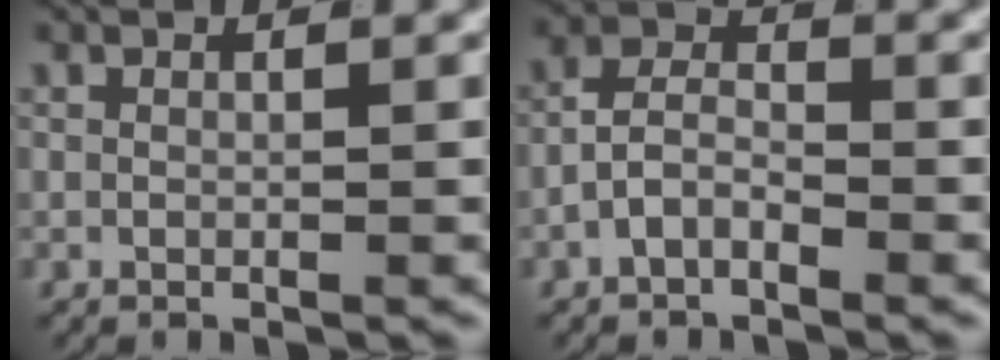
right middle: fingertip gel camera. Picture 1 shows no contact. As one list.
[{"total": 2.6, "force": [-1.4, 1.5, 1.5], "torque": [-0.019, -0.003, -0.031]}]